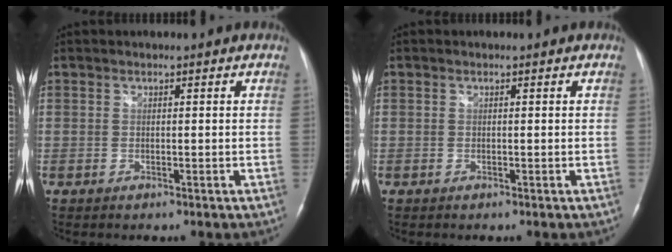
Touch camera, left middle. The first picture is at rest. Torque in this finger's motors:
{"motor_torque": [0.00, 0.00, -0.01, 0.00]}